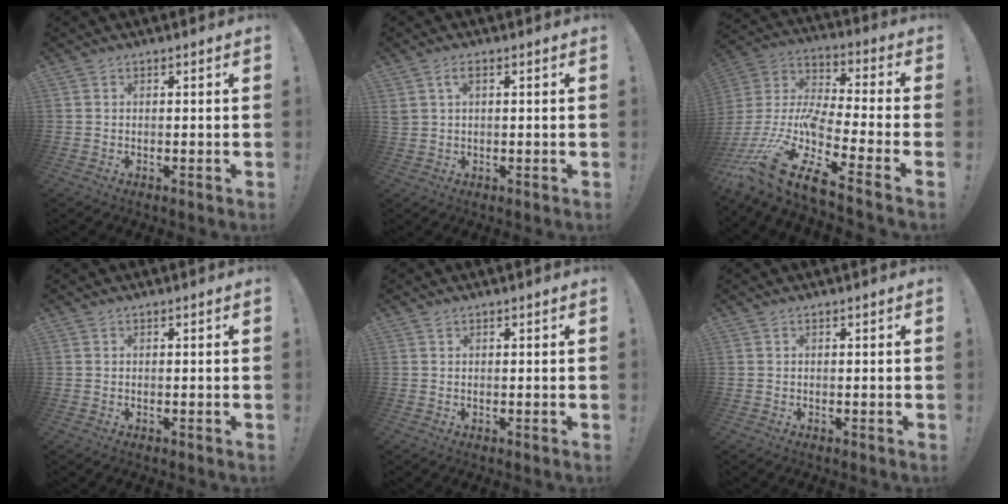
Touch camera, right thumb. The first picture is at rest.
{"total": 3.3, "force": [1.2, 1.7, 2.5], "torque": [-0.048, 0.004, 0.022]}
{"total": 16.3, "force": [-9.9, 5.5, 11.7], "torque": [-0.235, 0.019, -0.163]}
{"total": 0.0}
{"total": 0.5, "force": [0.4, 0.3, 0.1], "torque": [-0.003, 0.000, 0.008]}
{"total": 0.0}